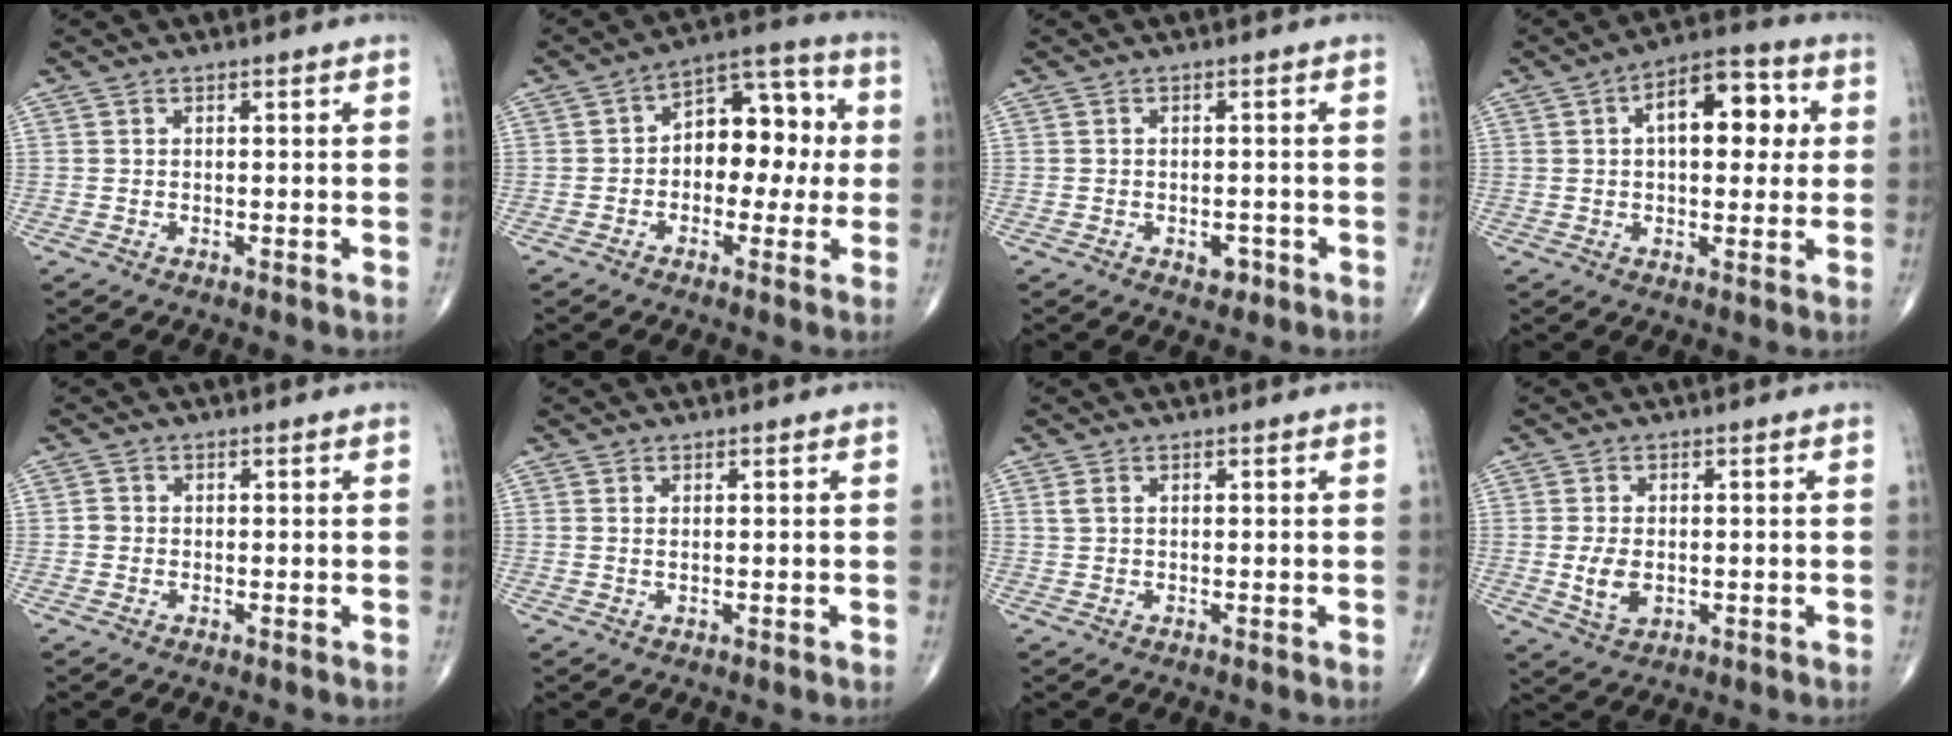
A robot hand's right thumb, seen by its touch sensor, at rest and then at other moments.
{"total": 12.5, "force": [0.2, 8.1, 9.5], "torque": [-0.091, 0.039, -0.009]}
{"total": 2.9, "force": [-1.3, 2.0, 1.7], "torque": [-0.005, 0.008, -0.015]}
{"total": 12.9, "force": [2.8, 6.7, 10.6], "torque": [-0.124, 0.019, 0.035]}
{"total": 1.2, "force": [-0.2, 1.1, 0.3], "torque": [0.000, 0.004, -0.005]}
{"total": 0.6, "force": [0.2, 0.1, 0.5], "torque": [-0.013, -0.001, 0.005]}
{"total": 1.2, "force": [0.5, 0.7, 0.8], "torque": [-0.024, 0.006, 0.013]}
{"total": 5.0, "force": [-0.5, 3.2, 3.8], "torque": [-0.066, -0.006, -0.002]}